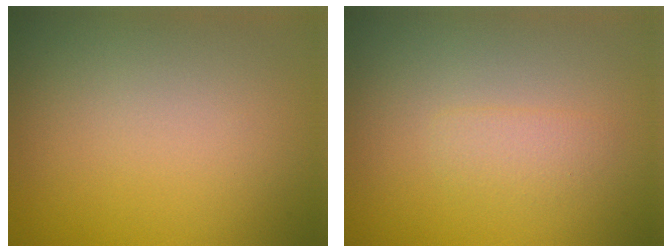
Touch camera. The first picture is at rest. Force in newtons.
{"total": 1.3, "press": 1.3, "slide": 0.1}